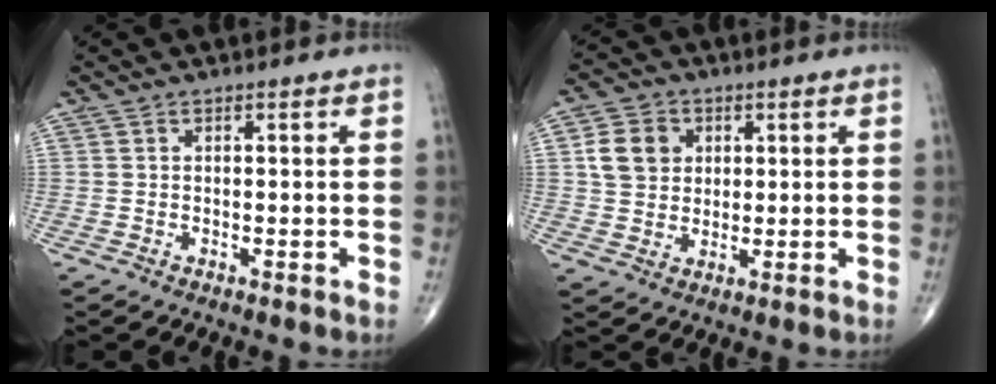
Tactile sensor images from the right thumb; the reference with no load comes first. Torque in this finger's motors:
{"motor_torque": [0.39, 0.23, 0.14, -0.01, -0.01]}